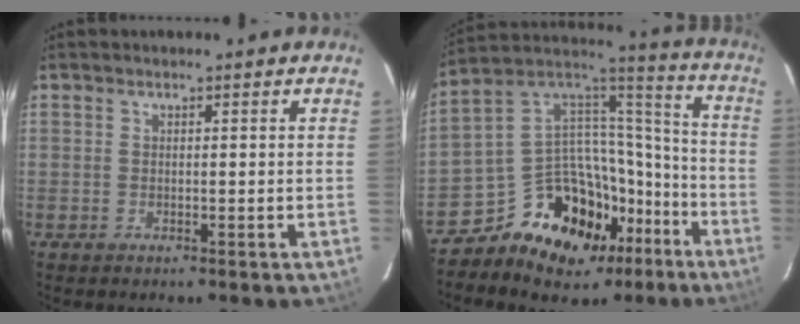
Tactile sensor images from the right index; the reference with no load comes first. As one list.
[{"total": 20.6, "force": [-12.5, 13.7, 9.0], "torque": [-0.179, 0.067, -0.176]}]